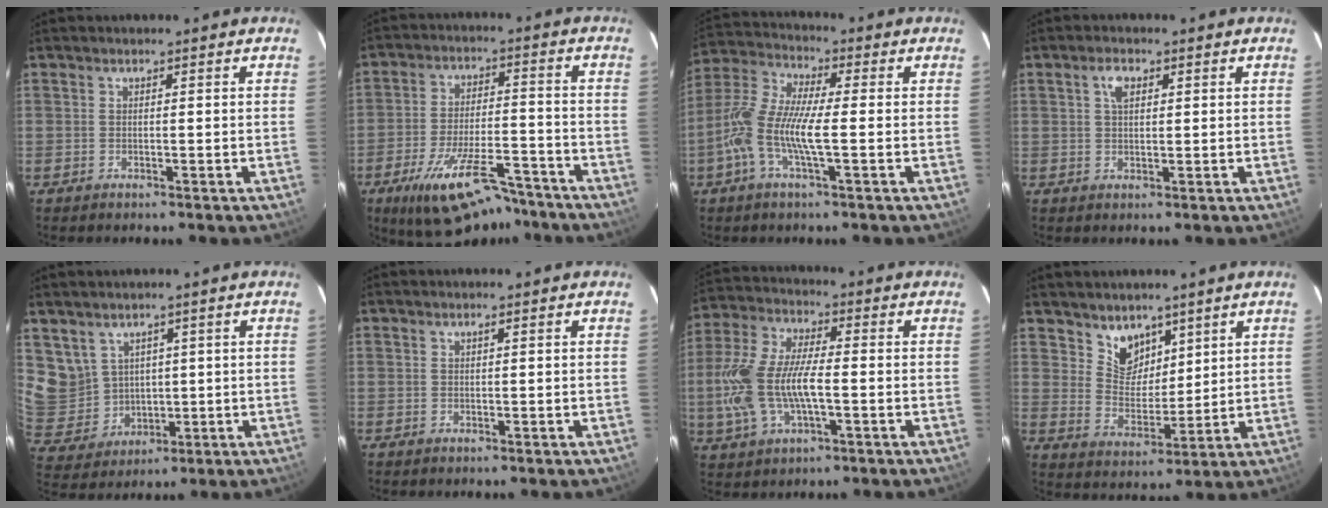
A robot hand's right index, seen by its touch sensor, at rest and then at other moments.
{"total": 17.1, "force": [-12.4, 5.6, 10.4], "torque": [-0.193, -0.020, -0.191]}
{"total": 11.1, "force": [-2.5, 2.0, 10.6], "torque": [-0.228, 0.005, -0.059]}
{"total": 3.0, "force": [1.2, 1.6, 2.2], "torque": [-0.042, 0.009, 0.022]}
{"total": 8.6, "force": [4.7, 6.8, 2.2], "torque": [-0.048, 0.005, 0.124]}
{"total": 0.0}
{"total": 14.4, "force": [-2.4, 6.1, 12.8], "torque": [-0.283, 0.002, -0.046]}
{"total": 7.1, "force": [5.1, 4.6, 2.0], "torque": [-0.024, 0.000, 0.101]}